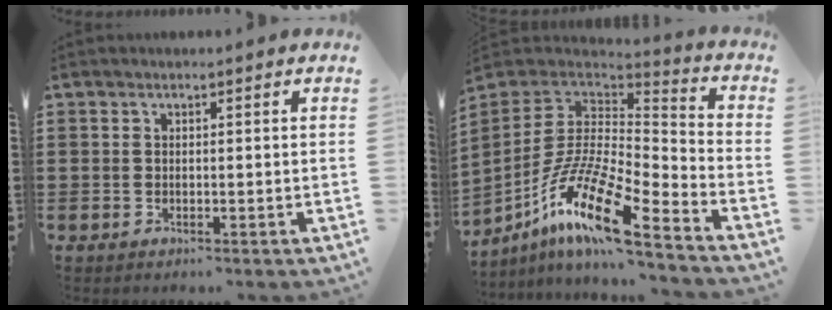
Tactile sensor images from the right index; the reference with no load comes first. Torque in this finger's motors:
{"motor_torque": [1.02, -0.95, 1.05, 0.21]}